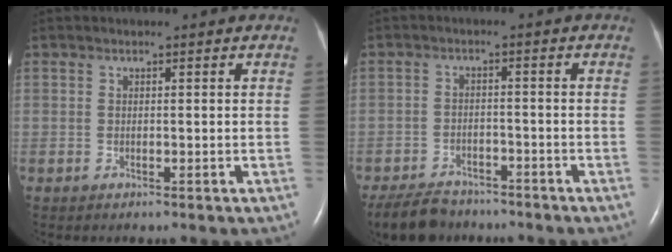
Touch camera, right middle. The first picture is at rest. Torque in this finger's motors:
{"motor_torque": [0.37, -0.41, 0.03, 0.01]}